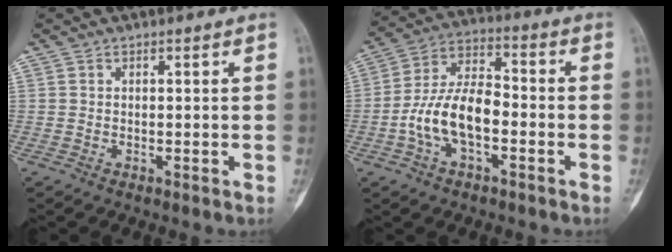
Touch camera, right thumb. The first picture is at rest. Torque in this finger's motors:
{"motor_torque": [0.32, 0.15, 0.20, -0.18, 0.07]}